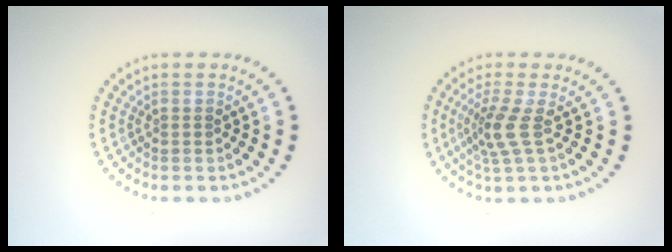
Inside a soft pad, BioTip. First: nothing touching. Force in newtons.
{"total": 2.7, "press": 2.0, "slide": 1.8}